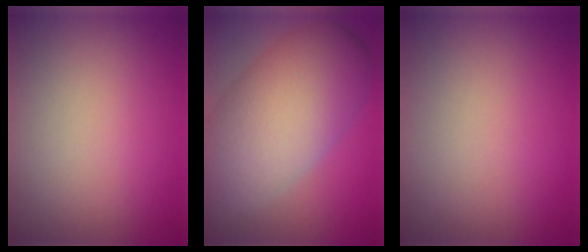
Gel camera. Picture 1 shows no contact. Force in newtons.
{"total": 10.5, "press": 10.5, "slide": 0.9}
{"total": 0.0}